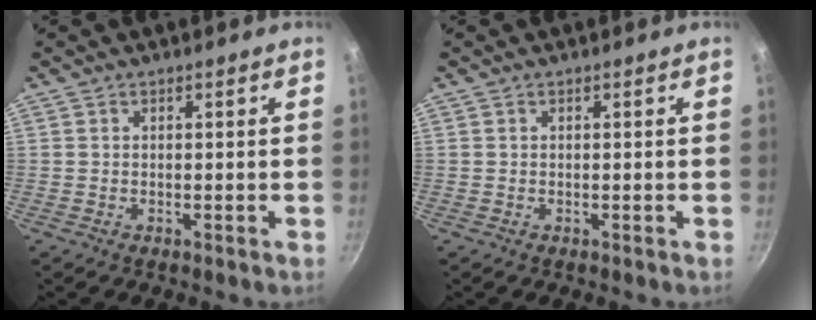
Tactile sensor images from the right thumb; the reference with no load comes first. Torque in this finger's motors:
{"motor_torque": [-0.01, 0.00, -0.01, 0.07, 0.00]}